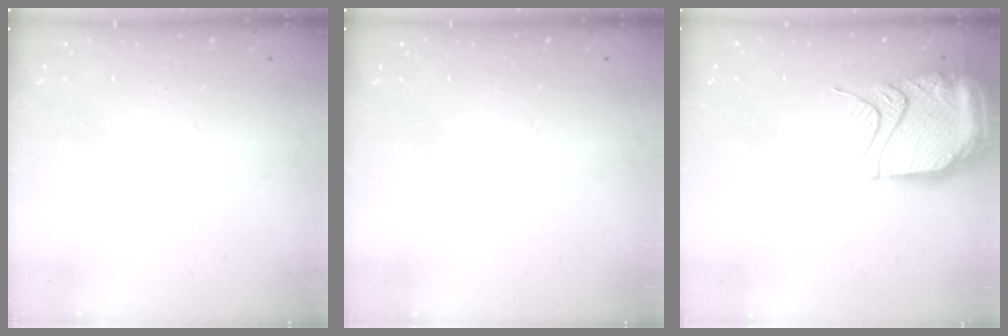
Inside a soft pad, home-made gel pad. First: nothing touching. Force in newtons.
{"total": 0.0}
{"total": 15.8, "press": 15.6, "slide": 2.5}